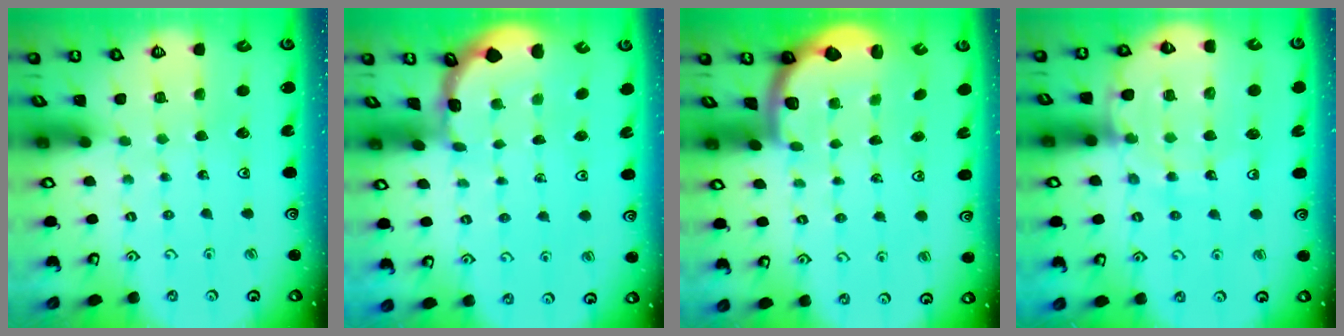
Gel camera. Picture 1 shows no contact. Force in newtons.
{"total": 1.1, "press": 1.0, "slide": 0.1}
{"total": 1.9, "press": 1.8, "slide": 0.5}
{"total": 11.2, "press": 10.9, "slide": 2.8}